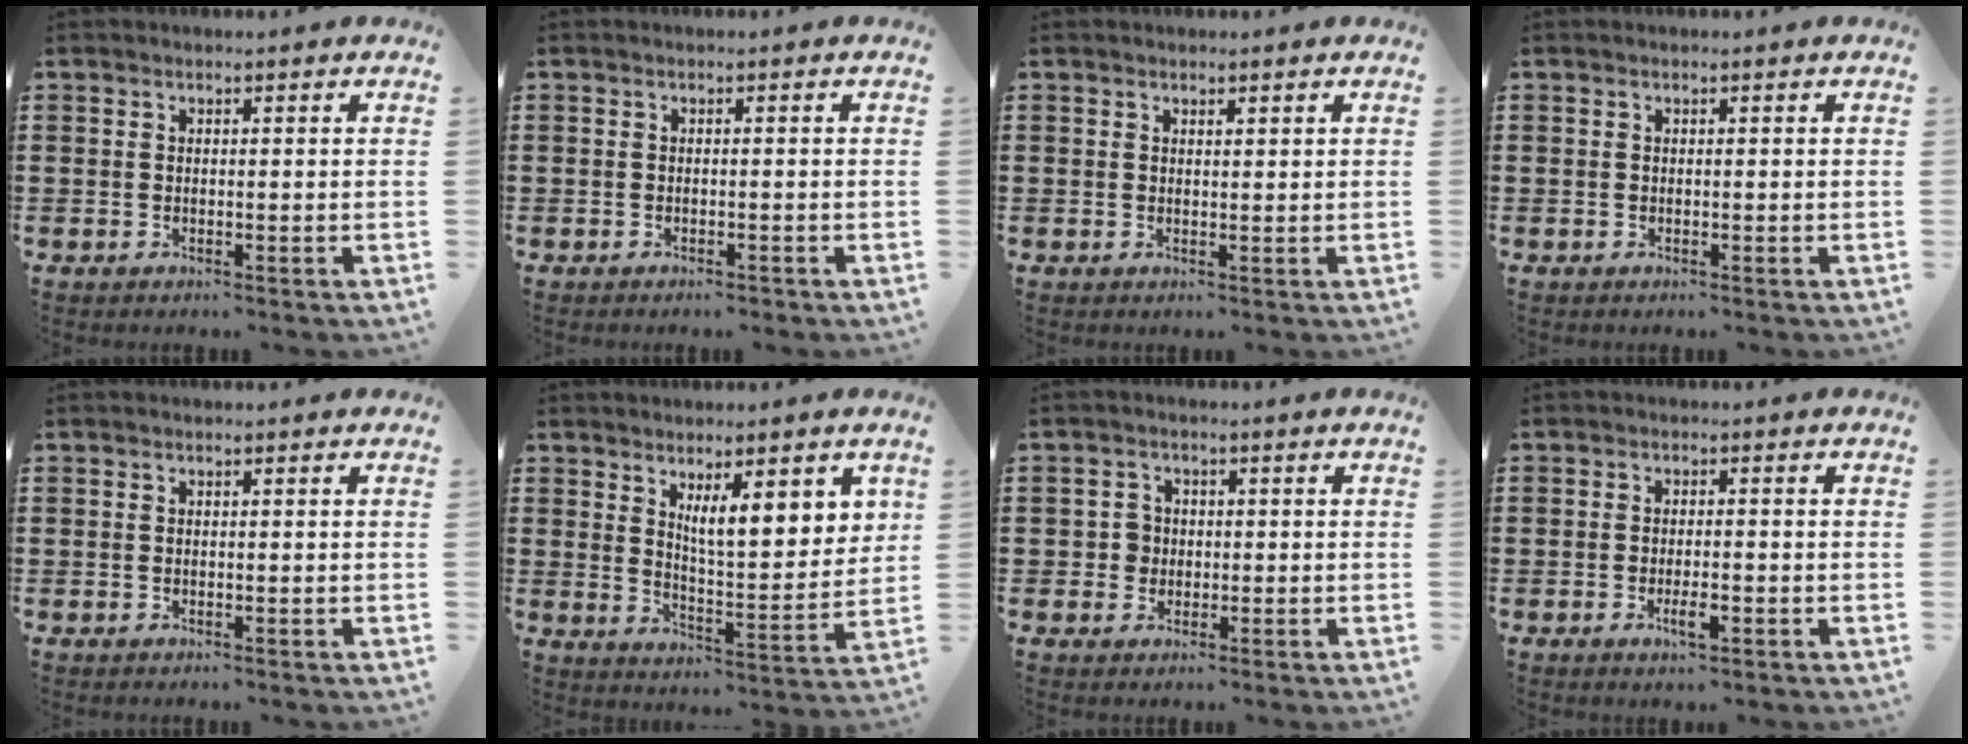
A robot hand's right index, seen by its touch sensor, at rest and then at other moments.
{"total": 0.6, "force": [-0.5, 0.1, 0.2], "torque": [-0.006, -0.002, -0.011]}
{"total": 0.7, "force": [0.6, 0.3, 0.2], "torque": [-0.006, 0.002, 0.011]}
{"total": 0.0}
{"total": 0.0}
{"total": 7.1, "force": [3.8, 2.1, 5.6], "torque": [-0.101, -0.014, 0.062]}
{"total": 2.4, "force": [-0.2, 2.3, 0.8], "torque": [-0.025, 0.006, -0.007]}
{"total": 2.9, "force": [-1.1, 0.8, 2.5], "torque": [-0.051, -0.003, -0.022]}